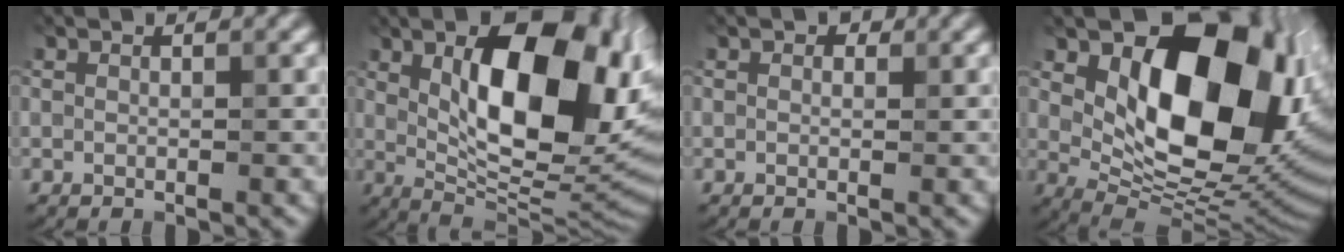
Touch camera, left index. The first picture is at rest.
{"total": 14.5, "force": [3.3, 6.4, 12.5], "torque": [-0.171, 0.003, 0.048]}
{"total": 0.7, "force": [0.3, 0.5, 0.3], "torque": [-0.001, -0.004, 0.000]}
{"total": 14.9, "force": [4.0, 8.3, 11.6], "torque": [-0.137, -0.009, 0.070]}